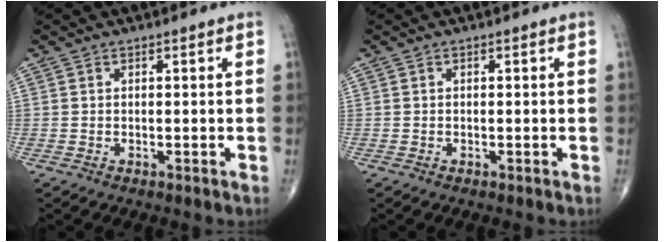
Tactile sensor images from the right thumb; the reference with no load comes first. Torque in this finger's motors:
{"motor_torque": [-0.03, -0.21, 0.05, 0.20, 0.02]}